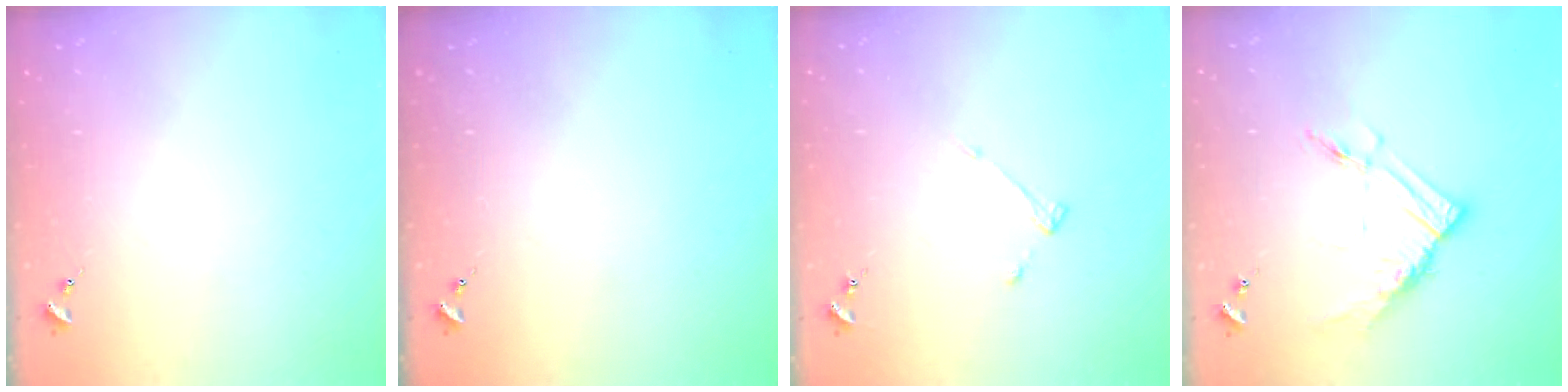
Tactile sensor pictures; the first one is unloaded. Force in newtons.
{"total": 0.0}
{"total": 2.9, "press": 2.9, "slide": 0.5}
{"total": 11.9, "press": 11.9, "slide": 0.6}